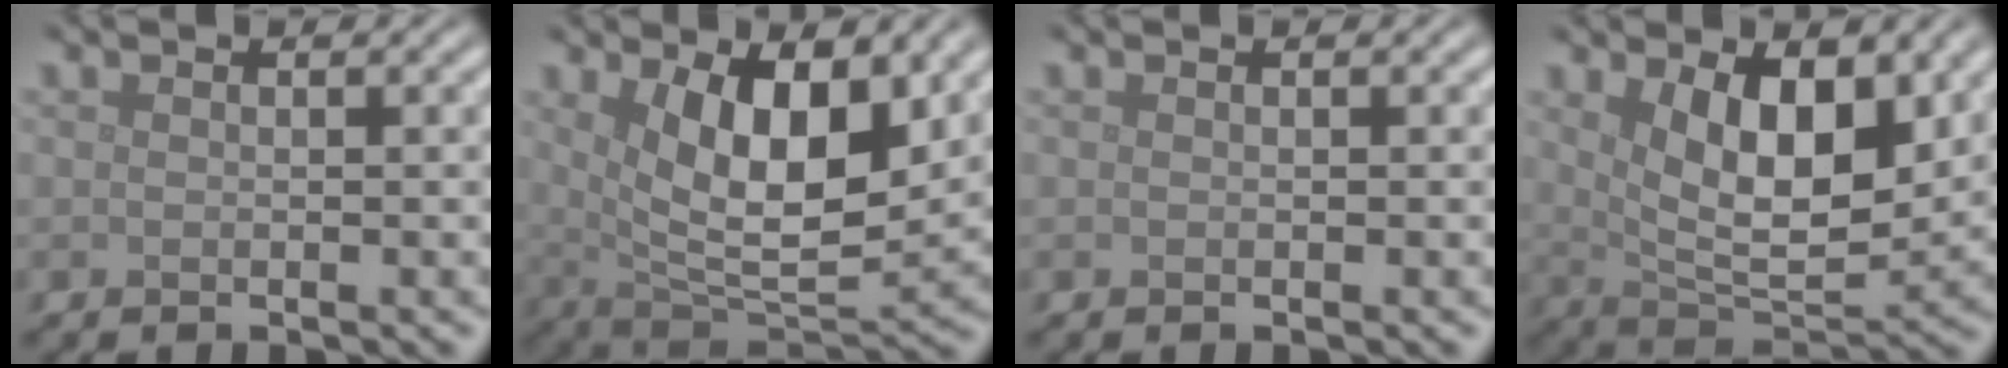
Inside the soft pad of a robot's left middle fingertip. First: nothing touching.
{"total": 8.7, "force": [2.8, 3.7, 7.4], "torque": [-0.132, -0.019, 0.052]}
{"total": 0.0}
{"total": 7.9, "force": [2.9, 3.5, 6.5], "torque": [-0.111, -0.015, 0.051]}